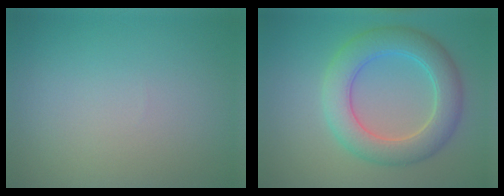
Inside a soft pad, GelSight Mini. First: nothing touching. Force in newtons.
{"total": 6.0, "press": 6.0, "slide": 0.2}